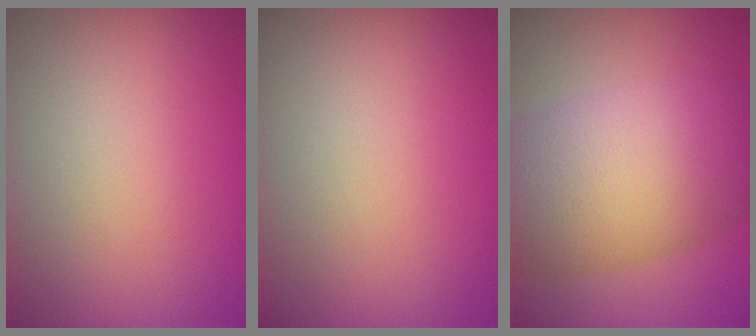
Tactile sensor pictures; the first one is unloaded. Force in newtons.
{"total": 0.0}
{"total": 10.7, "press": 10.7, "slide": 0.3}